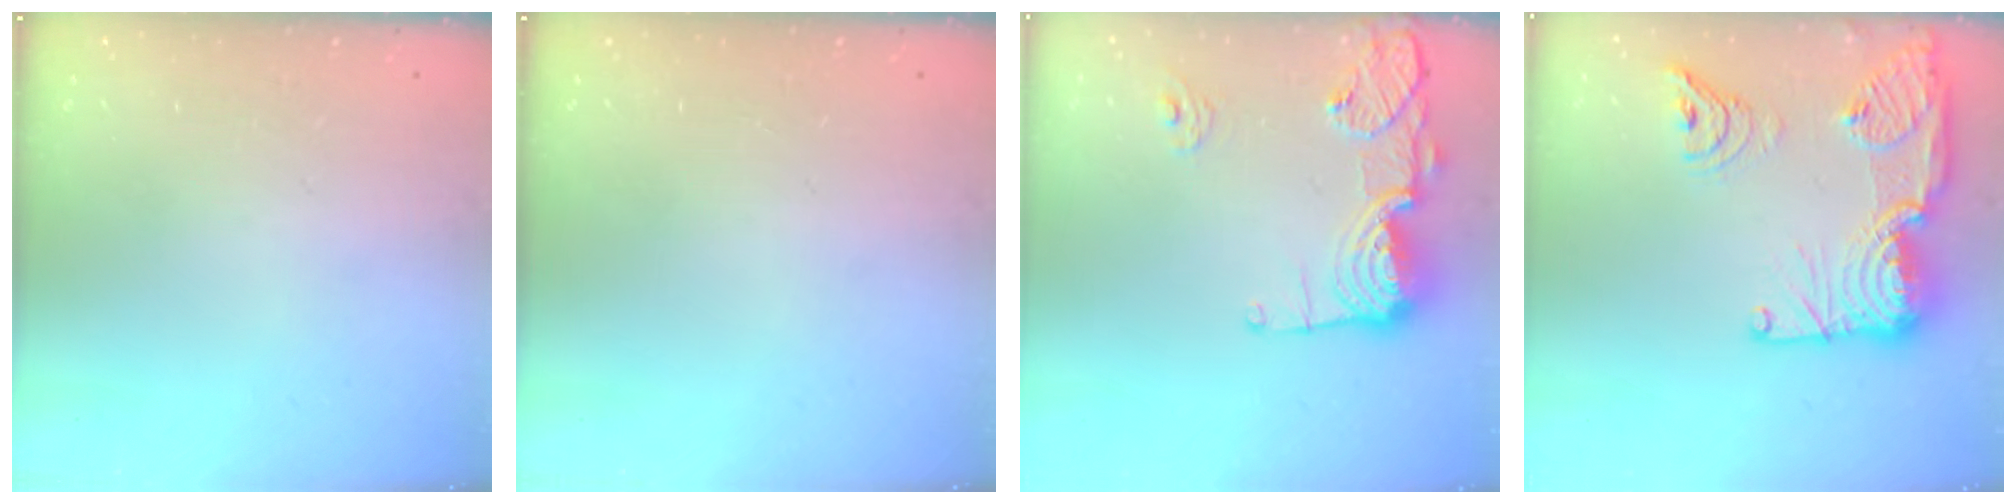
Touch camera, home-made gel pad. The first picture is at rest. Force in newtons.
{"total": 0.0}
{"total": 15.9, "press": 15.9, "slide": 1.5}
{"total": 27.4, "press": 26.4, "slide": 7.2}